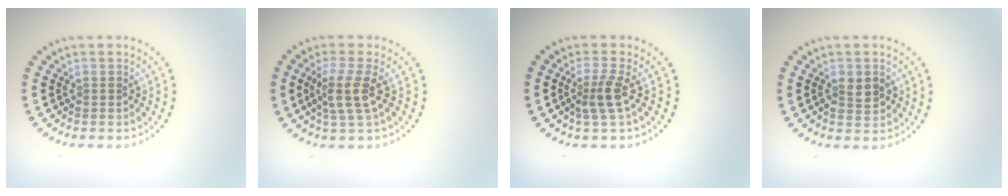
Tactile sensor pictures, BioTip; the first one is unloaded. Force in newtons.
{"total": 3.0, "press": 2.3, "slide": 1.8}
{"total": 2.3, "press": 1.8, "slide": 1.5}
{"total": 2.1, "press": 2.1, "slide": 0.2}